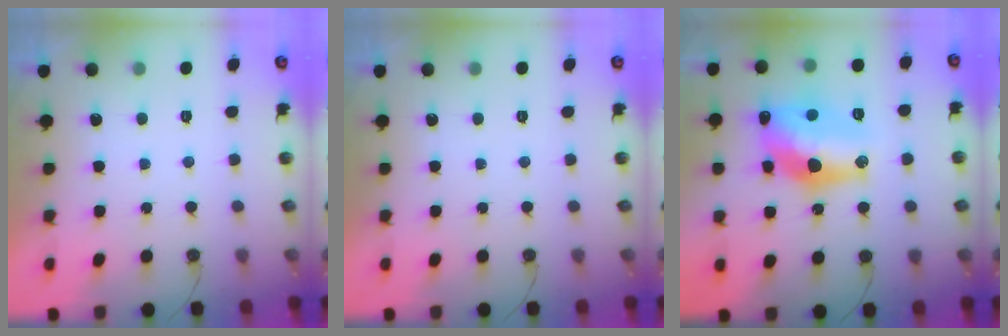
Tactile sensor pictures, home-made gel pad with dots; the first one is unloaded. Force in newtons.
{"total": 0.0}
{"total": 18.0, "press": 17.4, "slide": 4.7}